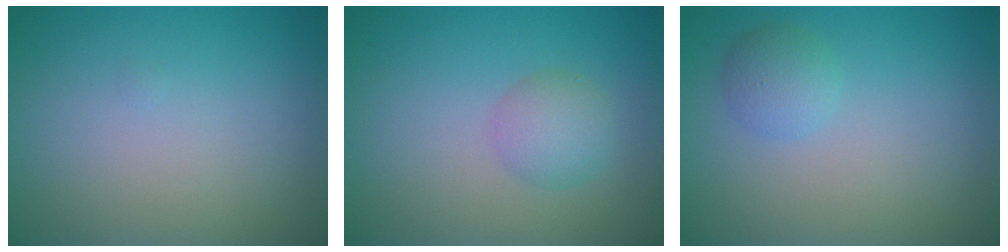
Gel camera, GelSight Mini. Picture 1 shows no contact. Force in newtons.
{"total": 2.3, "press": 2.3, "slide": 0.0}
{"total": 1.9, "press": 1.9, "slide": 0.1}